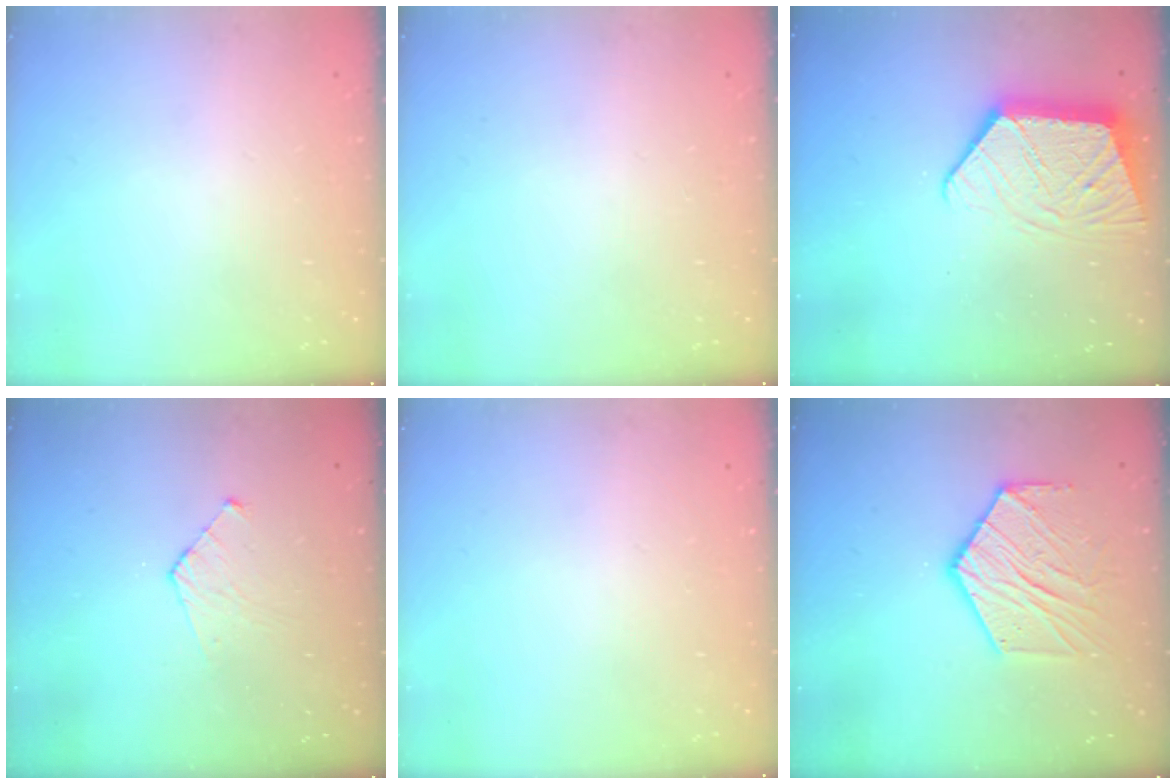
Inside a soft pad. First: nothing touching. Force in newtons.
{"total": 0.0}
{"total": 13.7, "press": 13.6, "slide": 1.0}
{"total": 6.3, "press": 6.2, "slide": 0.5}
{"total": 0.0}
{"total": 13.5, "press": 13.4, "slide": 1.1}